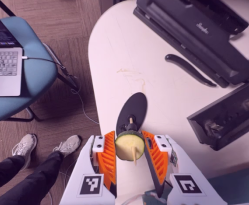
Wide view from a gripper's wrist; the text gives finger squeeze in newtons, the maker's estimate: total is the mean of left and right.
{"total": 10.0, "left": 10.2, "right": 9.8}